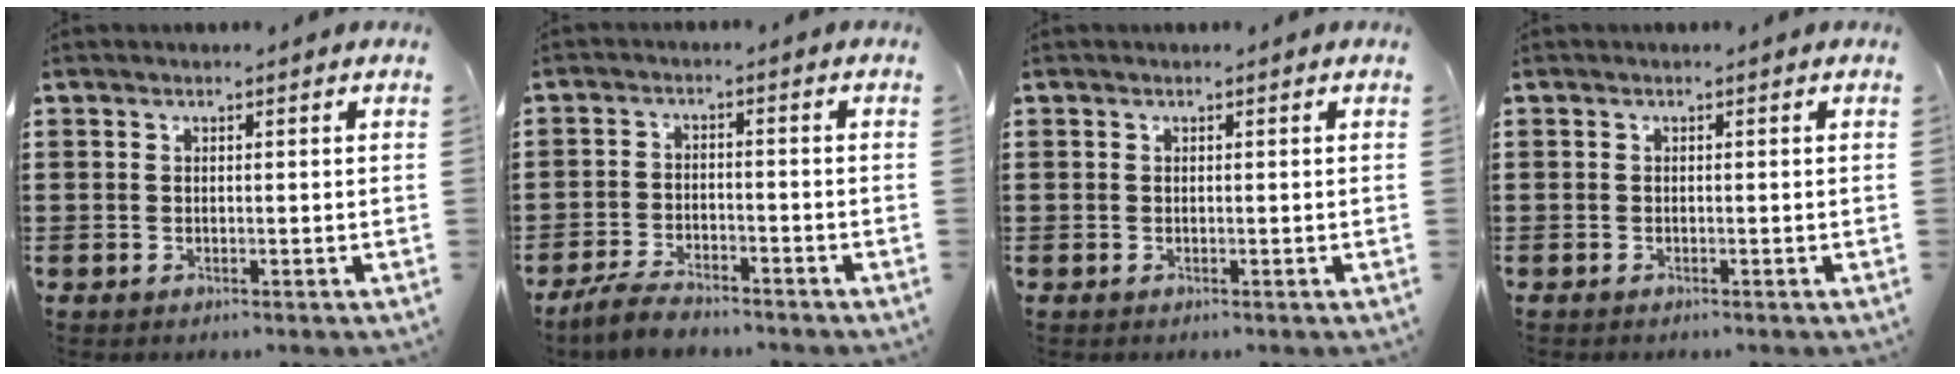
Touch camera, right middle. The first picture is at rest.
{"total": 4.2, "force": [-3.8, 0.9, 1.4], "torque": [-0.041, 0.001, -0.081]}
{"total": 0.0}
{"total": 0.0}